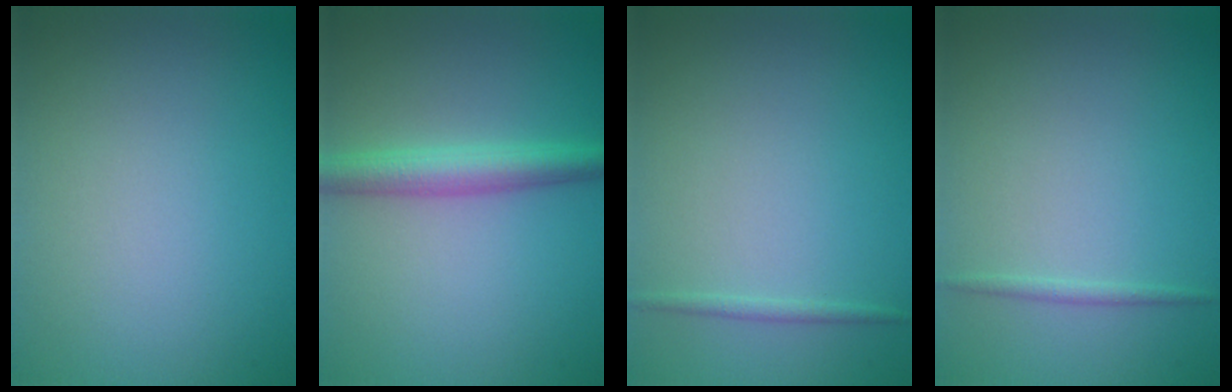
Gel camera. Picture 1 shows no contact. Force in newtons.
{"total": 3.6, "press": 3.6, "slide": 0.1}
{"total": 0.7, "press": 0.7, "slide": 0.0}
{"total": 0.7, "press": 0.7, "slide": 0.0}